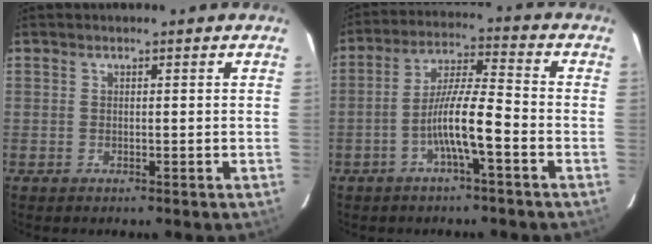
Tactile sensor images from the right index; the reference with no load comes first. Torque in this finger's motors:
{"motor_torque": [1.07, -0.87, 0.79, 0.19]}